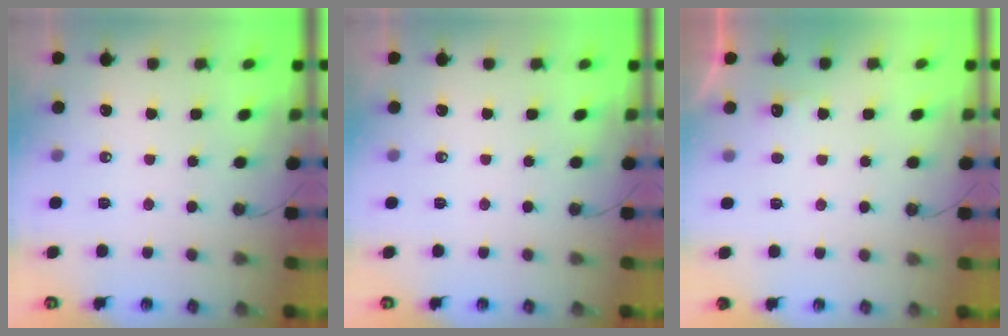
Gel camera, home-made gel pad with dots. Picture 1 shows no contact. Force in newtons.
{"total": 0.0}
{"total": 4.6, "press": 4.4, "slide": 1.1}